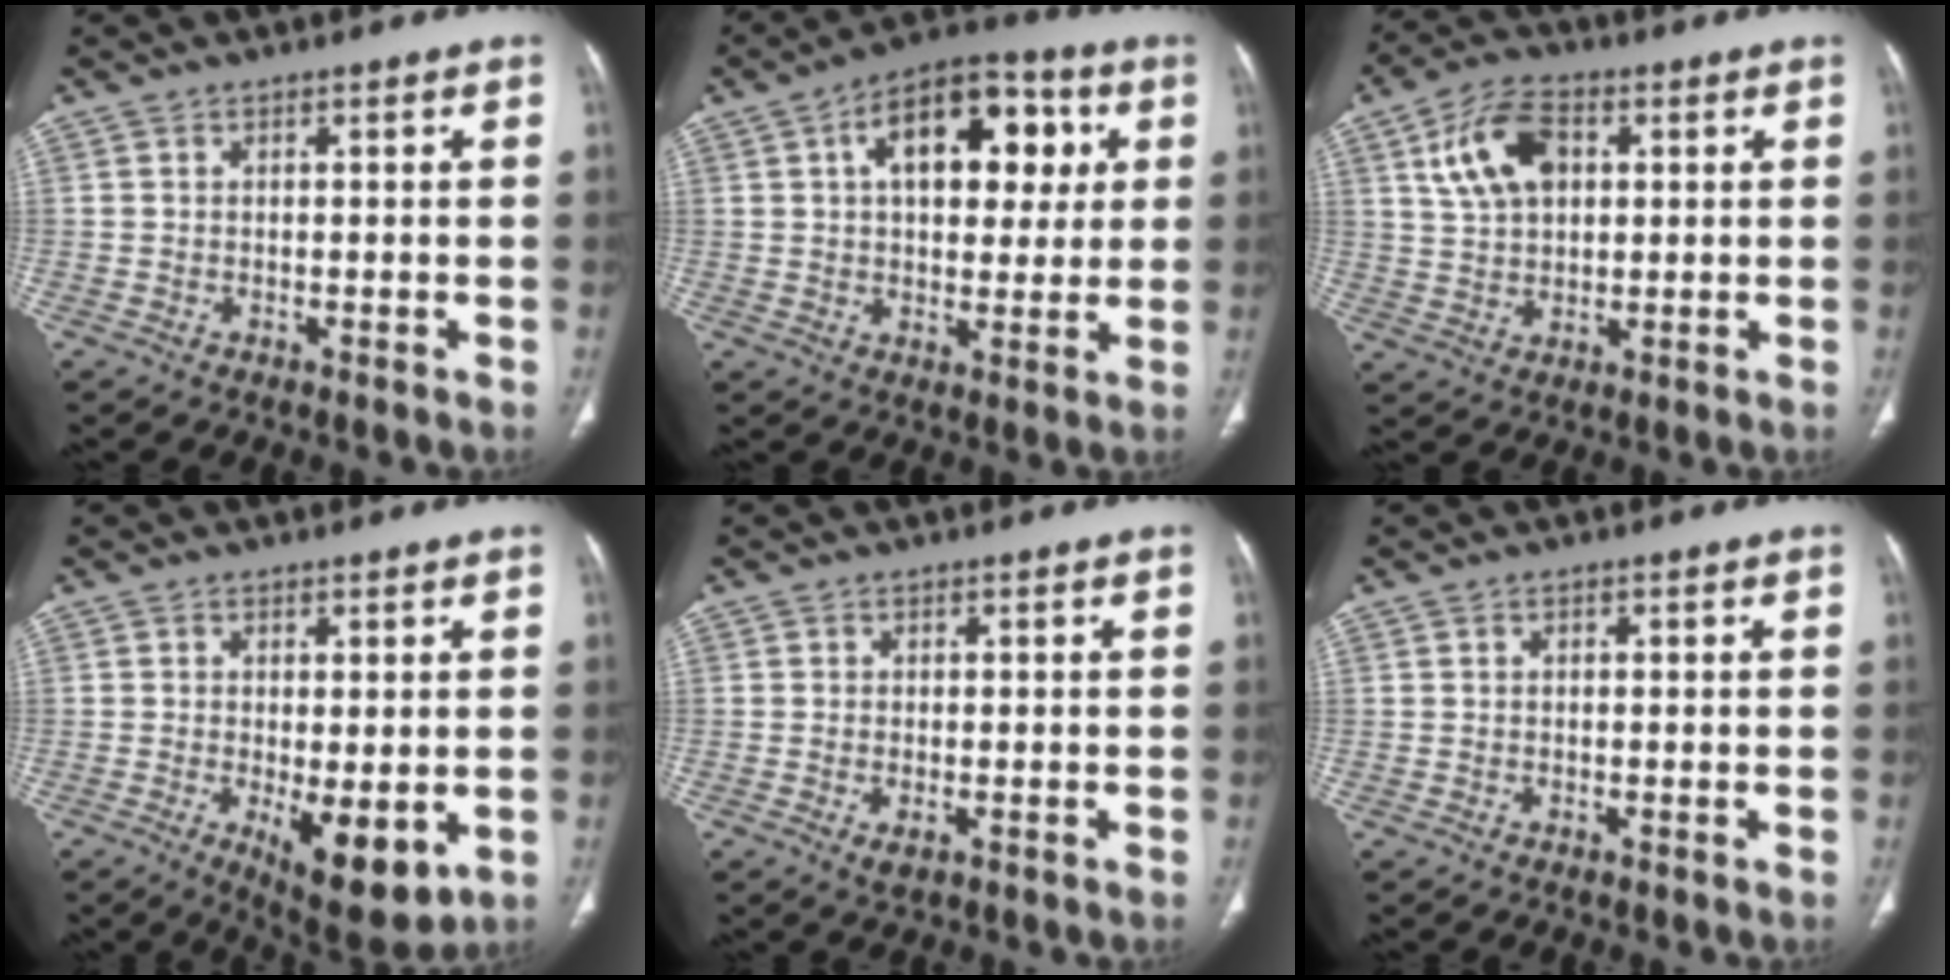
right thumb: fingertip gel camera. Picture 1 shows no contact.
{"total": 16.9, "force": [4.7, 9.6, 13.0], "torque": [-0.149, 0.012, 0.066]}
{"total": 11.0, "force": [3.4, 6.9, 7.8], "torque": [-0.133, 0.006, 0.063]}
{"total": 10.4, "force": [-2.4, 4.1, 9.2], "torque": [-0.129, -0.023, -0.024]}
{"total": 2.0, "force": [-0.7, 1.0, 1.6], "torque": [-0.033, 0.000, -0.010]}
{"total": 0.6, "force": [0.2, 0.3, 0.4], "torque": [-0.007, 0.003, 0.002]}